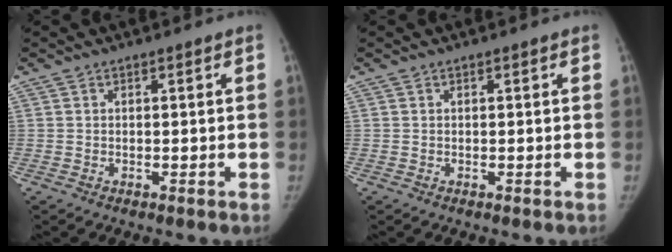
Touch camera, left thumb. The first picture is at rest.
{"total": 0.0}